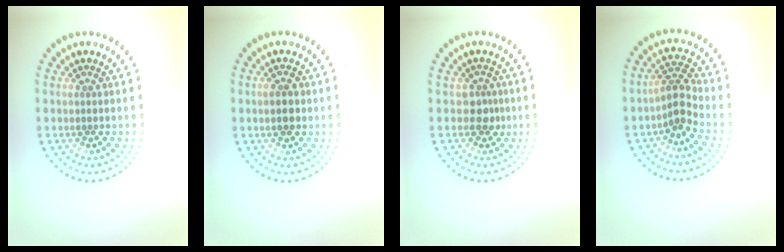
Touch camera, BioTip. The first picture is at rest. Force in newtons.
{"total": 1.8, "press": 1.8, "slide": 0.0}
{"total": 1.7, "press": 1.3, "slide": 1.1}
{"total": 2.4, "press": 2.1, "slide": 1.2}